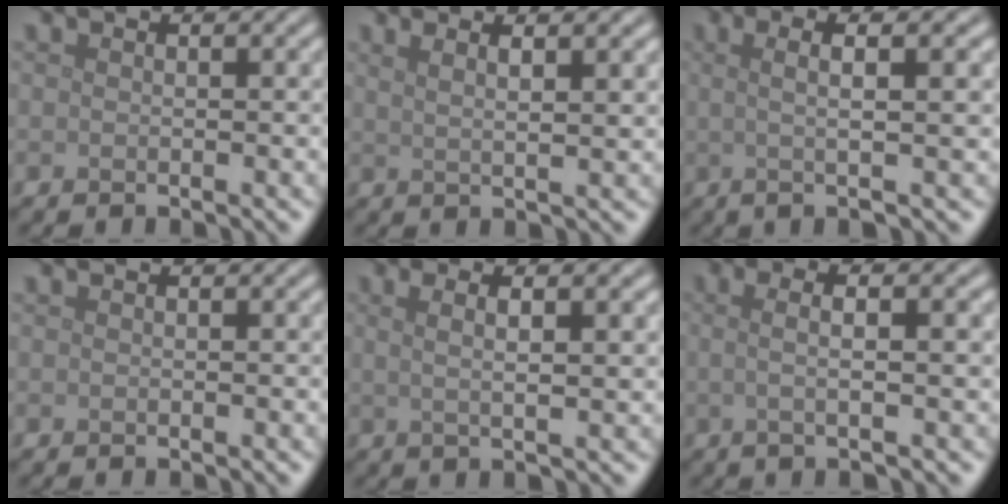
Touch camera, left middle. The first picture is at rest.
{"total": 4.6, "force": [2.6, 1.4, 3.5], "torque": [-0.026, 0.016, 0.013]}
{"total": 5.5, "force": [1.0, 1.2, 5.3], "torque": [-0.079, 0.011, 0.014]}
{"total": 0.0}
{"total": 4.2, "force": [1.3, 1.1, 3.8], "torque": [-0.047, 0.006, 0.005]}
{"total": 4.4, "force": [0.5, 1.3, 4.2], "torque": [-0.060, 0.010, -0.003]}